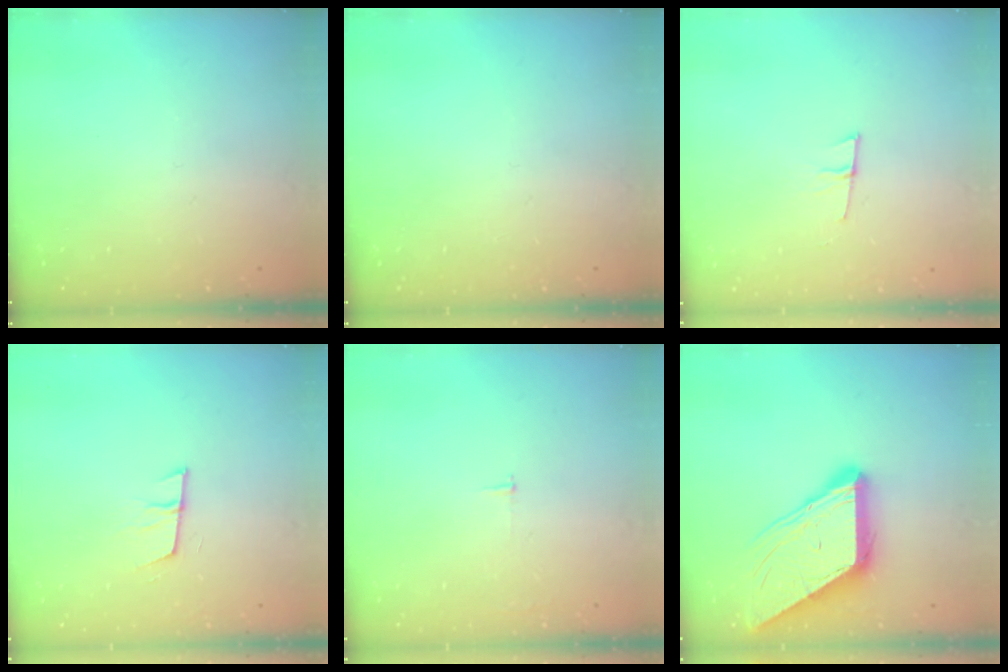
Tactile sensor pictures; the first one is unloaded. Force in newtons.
{"total": 0.0}
{"total": 6.3, "press": 5.6, "slide": 2.9}
{"total": 7.9, "press": 7.3, "slide": 3.0}
{"total": 2.3, "press": 2.3, "slide": 0.2}
{"total": 11.8, "press": 11.7, "slide": 1.2}